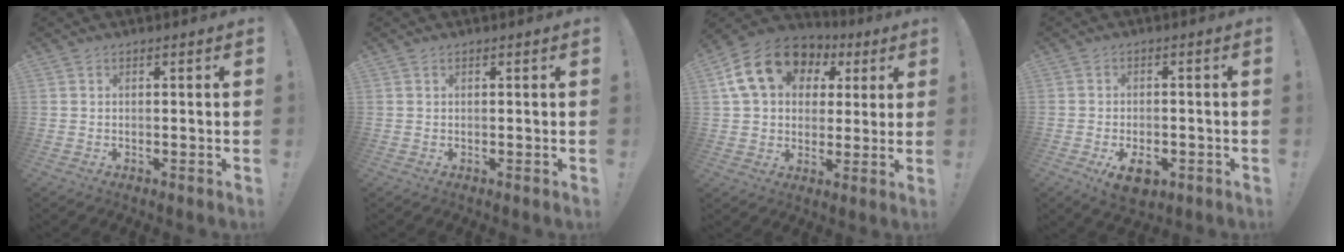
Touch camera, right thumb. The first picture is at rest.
{"total": 0.0}
{"total": 19.2, "force": [7.3, 14.3, 10.5], "torque": [-0.167, -0.012, 0.145]}
{"total": 7.0, "force": [-3.2, 3.9, 4.9], "torque": [-0.066, 0.010, -0.050]}